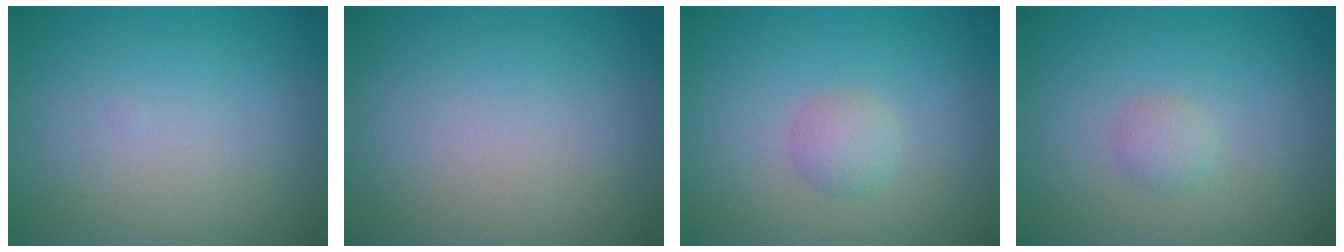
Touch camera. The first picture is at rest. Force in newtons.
{"total": 0.0}
{"total": 1.6, "press": 1.6, "slide": 0.1}
{"total": 1.2, "press": 1.2, "slide": 0.0}